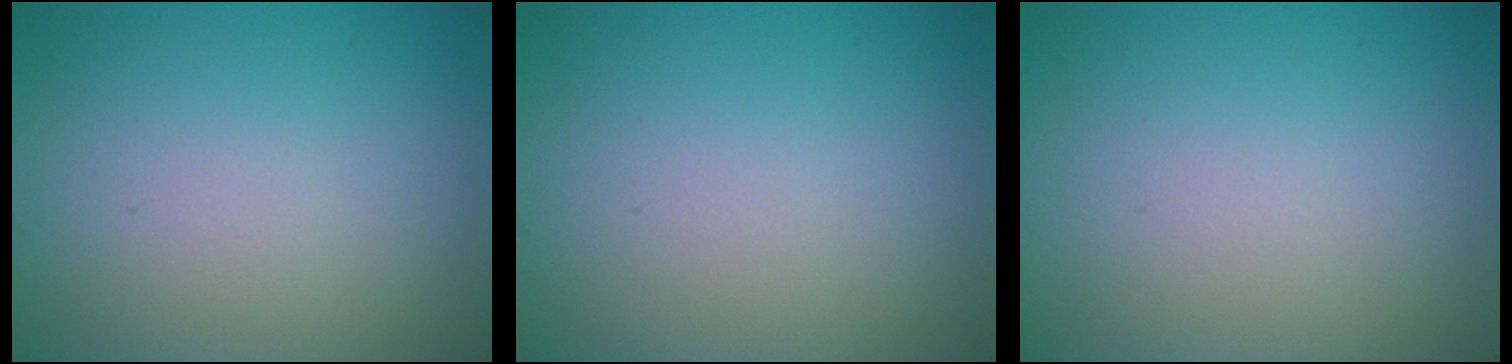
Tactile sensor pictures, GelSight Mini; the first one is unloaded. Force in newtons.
{"total": 0.0}
{"total": 0.0}